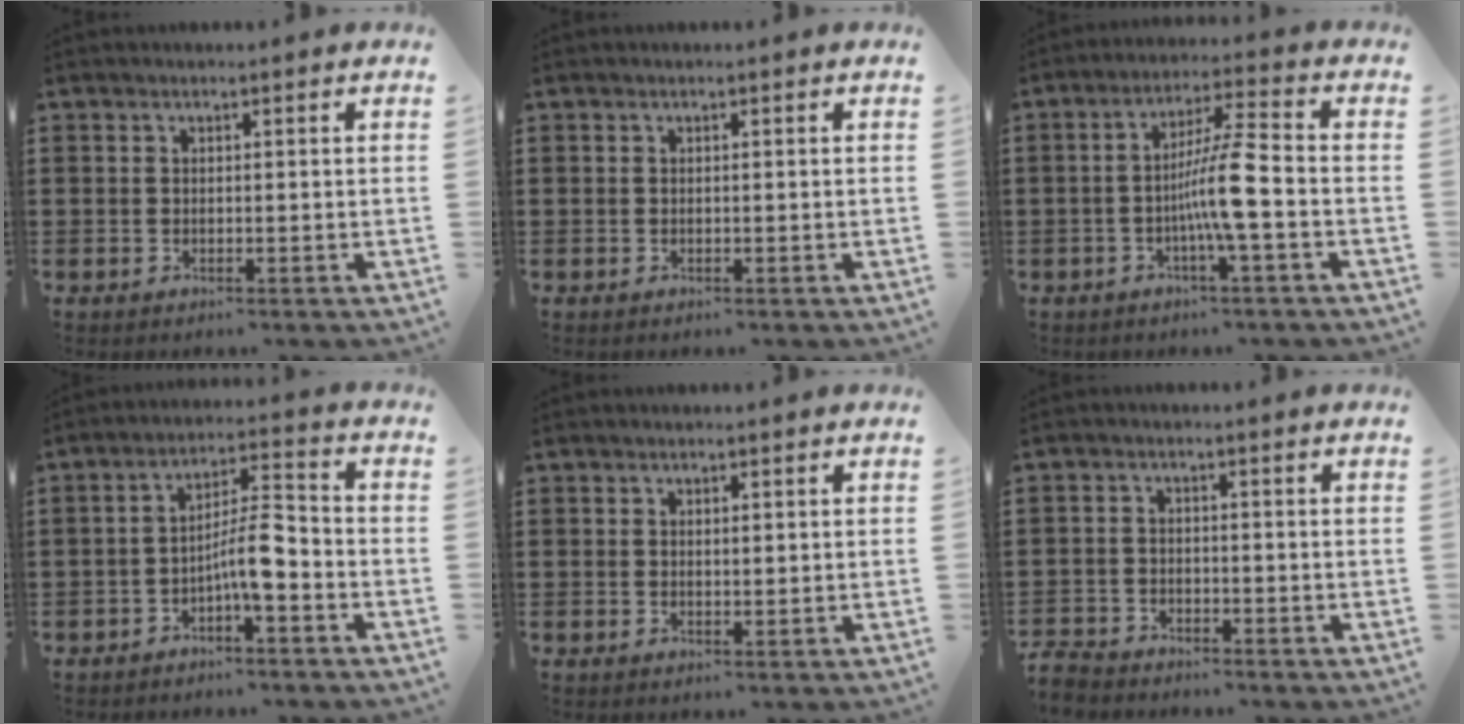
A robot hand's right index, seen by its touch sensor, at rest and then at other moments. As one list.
[{"total": 0.0}, {"total": 8.2, "force": [-2.1, 0.1, 7.9], "torque": [-0.150, -0.007, -0.045]}, {"total": 6.7, "force": [-2.8, 1.5, 5.9], "torque": [-0.102, 0.009, -0.052]}, {"total": 0.7, "force": [0.3, 0.3, 0.5], "torque": [-0.011, 0.003, 0.006]}, {"total": 2.8, "force": [-2.7, 0.5, 0.2], "torque": [-0.024, -0.006, -0.063]}]